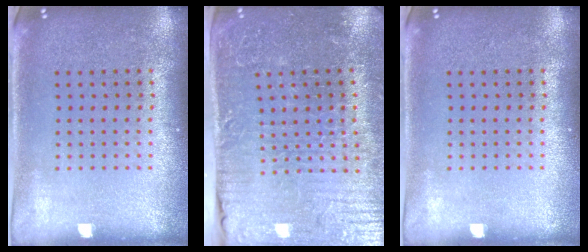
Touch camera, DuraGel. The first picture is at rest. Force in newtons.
{"total": 4.4, "press": 4.3, "slide": 0.7}
{"total": 0.0}